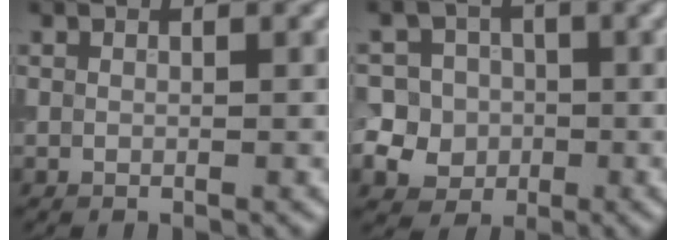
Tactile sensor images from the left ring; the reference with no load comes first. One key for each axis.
{"total": 9.9, "fx": -1.0, "fy": 9.4, "fz": 3.1, "tx": -0.072, "ty": 0.020, "tz": -0.039}